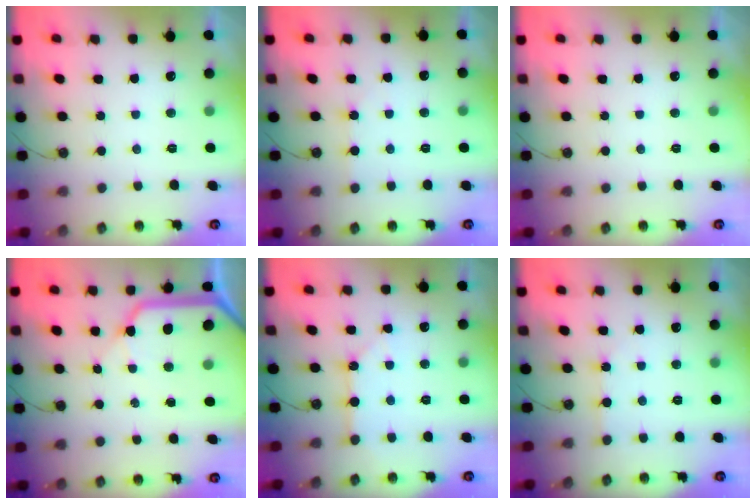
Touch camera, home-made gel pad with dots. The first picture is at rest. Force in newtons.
{"total": 2.7, "press": 2.7, "slide": 0.5}
{"total": 0.0}
{"total": 13.2, "press": 13.1, "slide": 1.8}
{"total": 2.5, "press": 2.5, "slide": 0.2}
{"total": 3.5, "press": 3.4, "slide": 0.5}